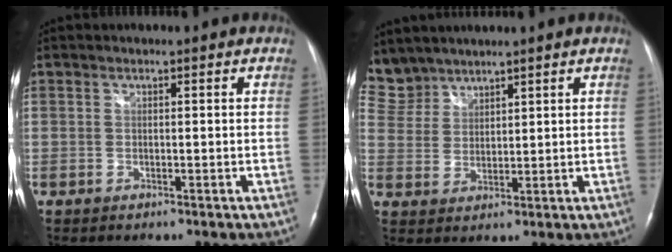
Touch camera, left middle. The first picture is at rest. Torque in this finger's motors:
{"motor_torque": [0.42, -0.44, 0.04, -0.04]}